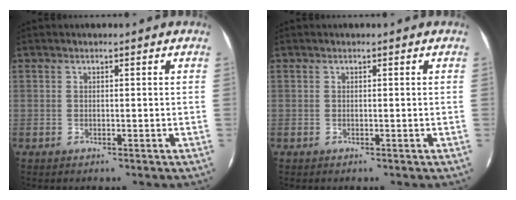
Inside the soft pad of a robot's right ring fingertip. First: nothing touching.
{"total": 0.0}